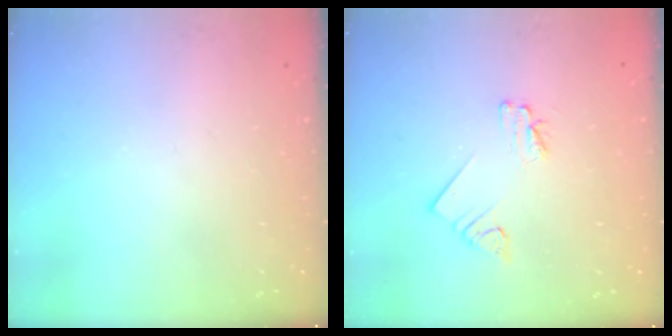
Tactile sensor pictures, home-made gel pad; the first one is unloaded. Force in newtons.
{"total": 2.3, "press": 2.3, "slide": 0.1}